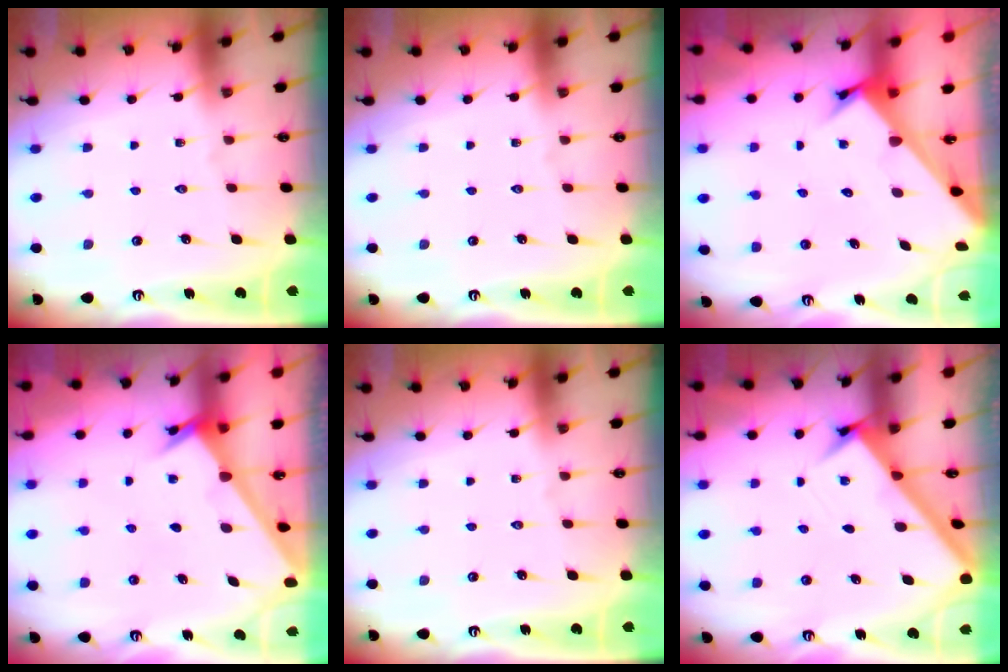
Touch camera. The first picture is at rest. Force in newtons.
{"total": 0.0}
{"total": 2.8, "press": 2.8, "slide": 0.2}
{"total": 2.3, "press": 2.3, "slide": 0.2}
{"total": 0.0}
{"total": 3.1, "press": 3.0, "slide": 0.4}